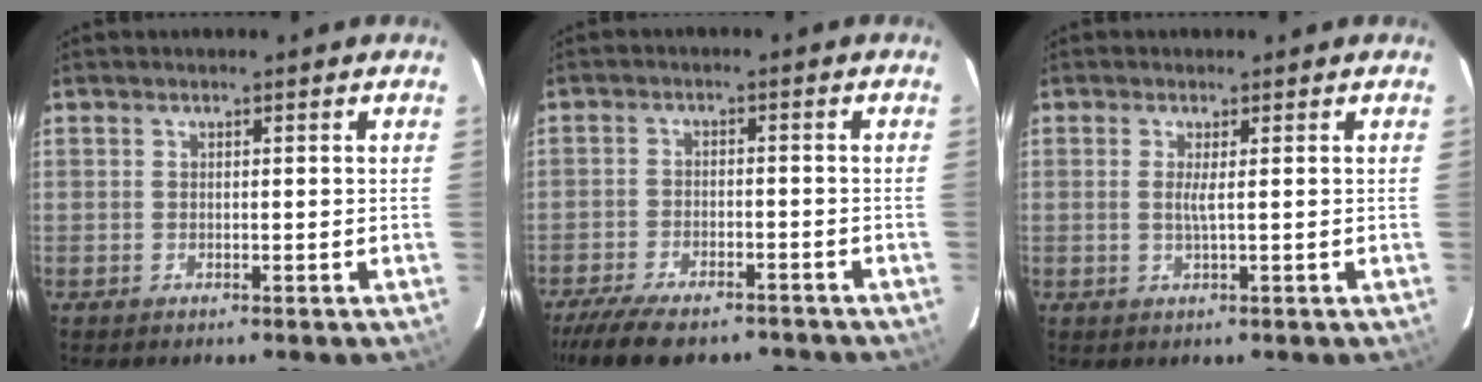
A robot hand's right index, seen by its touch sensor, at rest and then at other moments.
{"total": 14.3, "force": [-11.6, 5.0, 6.8], "torque": [-0.152, -0.028, -0.181]}
{"total": 1.8, "force": [0.2, -0.2, 1.8], "torque": [-0.035, -0.004, 0.003]}